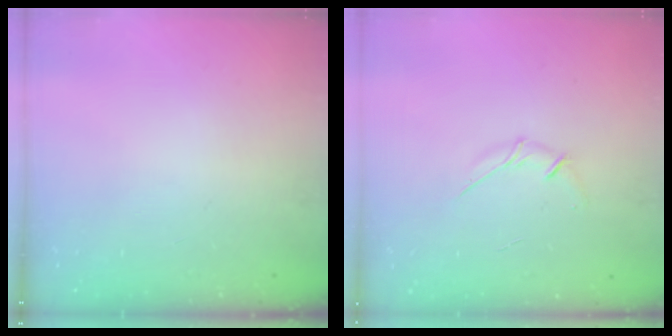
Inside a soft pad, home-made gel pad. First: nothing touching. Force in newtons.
{"total": 5.4, "press": 5.3, "slide": 1.0}